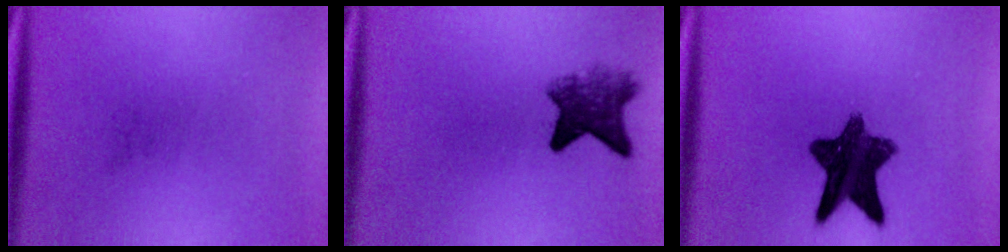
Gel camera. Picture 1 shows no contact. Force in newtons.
{"total": 5.7}
{"total": 10.9}